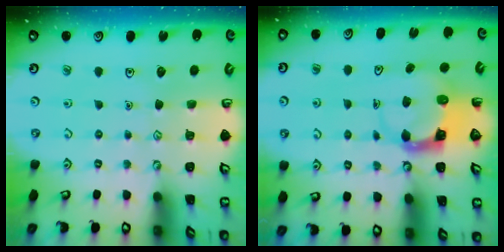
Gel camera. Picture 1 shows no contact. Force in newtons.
{"total": 3.9, "press": 3.9, "slide": 0.5}